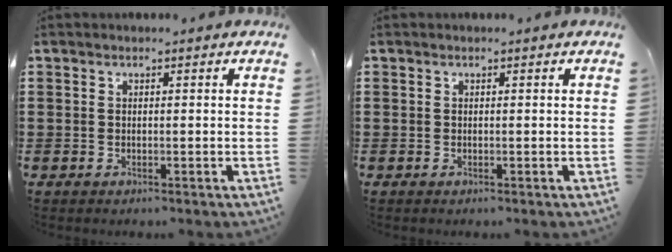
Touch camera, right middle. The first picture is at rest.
{"total": 0.0}